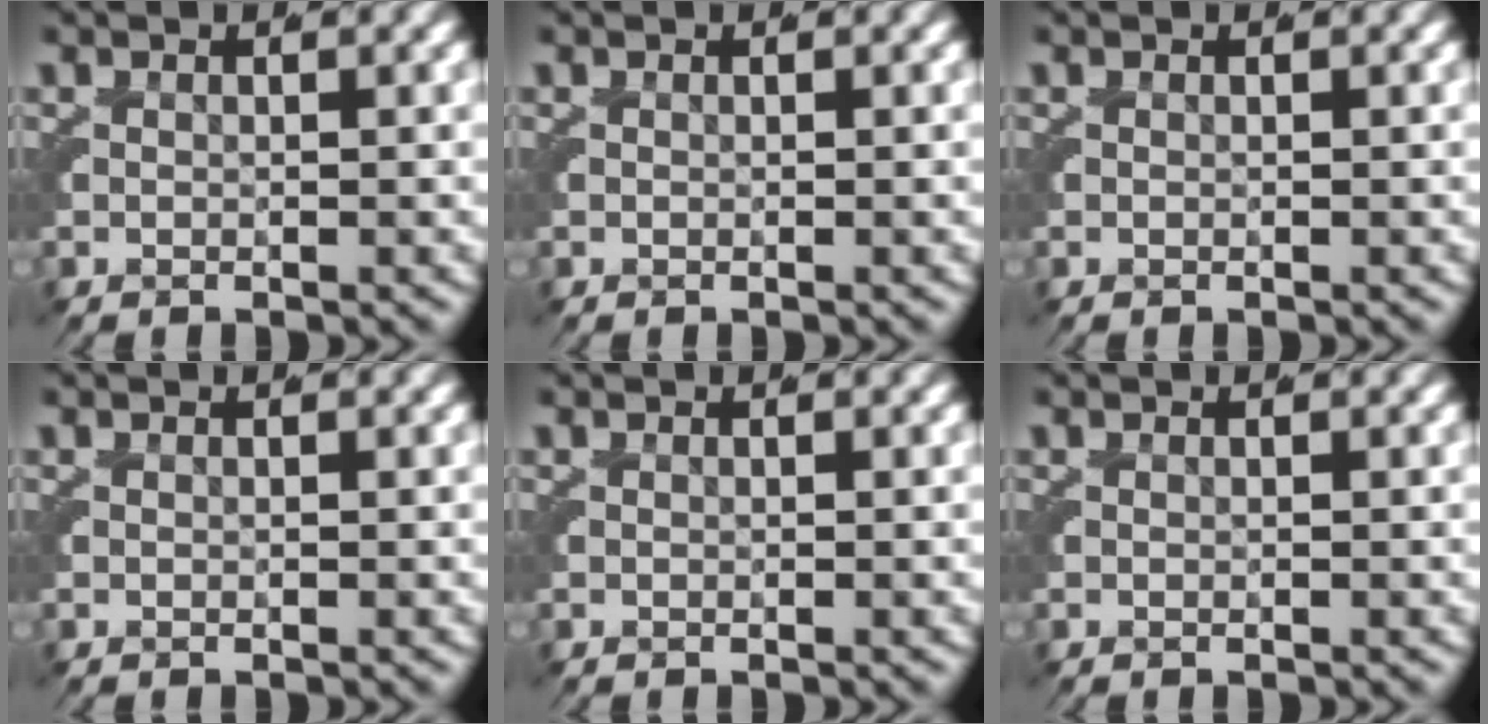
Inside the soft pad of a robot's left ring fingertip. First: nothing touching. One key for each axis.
{"total": 0.0}
{"total": 0.0}
{"total": 0.0}
{"total": 0.0}
{"total": 0.0}